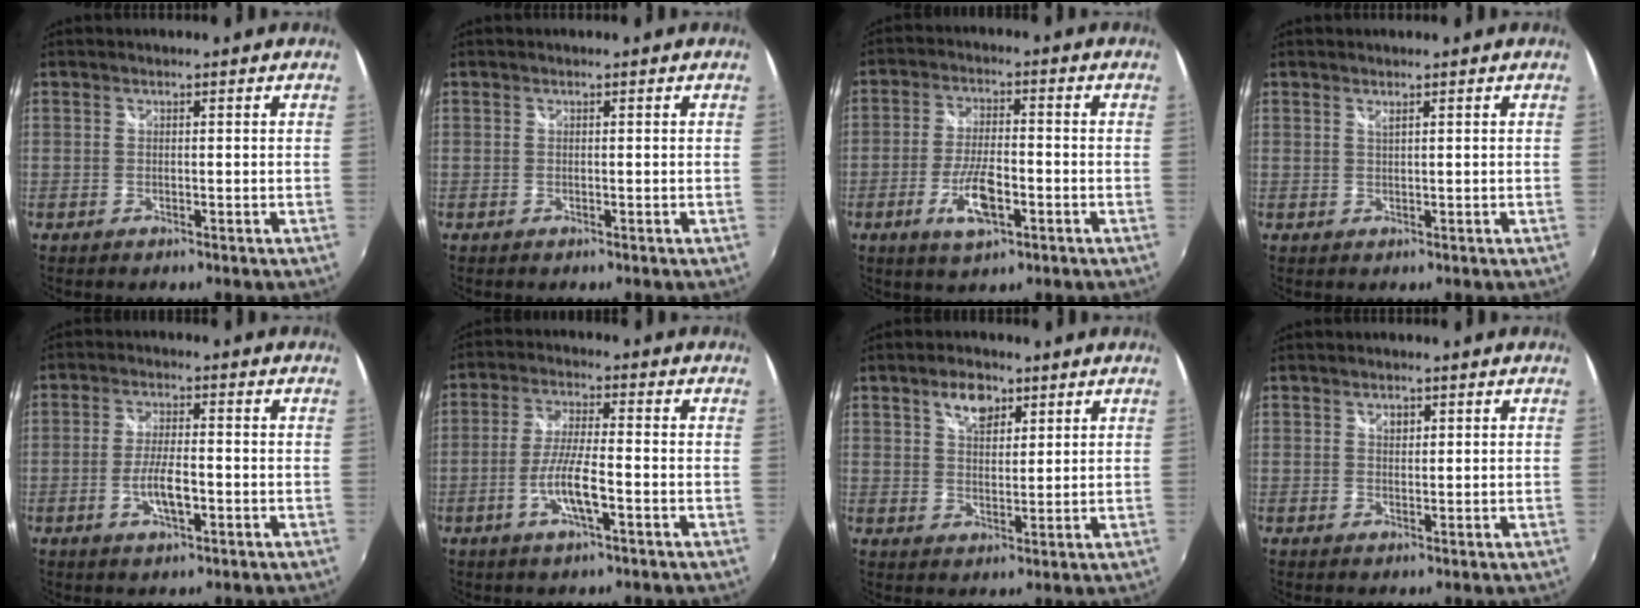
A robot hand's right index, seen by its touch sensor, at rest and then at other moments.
{"total": 0.0}
{"total": 8.3, "force": [-3.4, 2.7, 7.1], "torque": [-0.146, -0.006, -0.062]}
{"total": 0.7, "force": [0.5, -0.1, 0.4], "torque": [-0.005, 0.000, 0.010]}
{"total": 5.7, "force": [-1.9, 1.6, 5.1], "torque": [-0.103, -0.003, -0.033]}
{"total": 7.3, "force": [-2.9, 0.9, 6.7], "torque": [-0.134, -0.004, -0.054]}
{"total": 5.7, "force": [3.3, 3.1, 3.4], "torque": [-0.051, 0.010, 0.059]}
{"total": 1.4, "force": [0.7, 1.0, 0.7], "torque": [-0.008, 0.004, 0.010]}